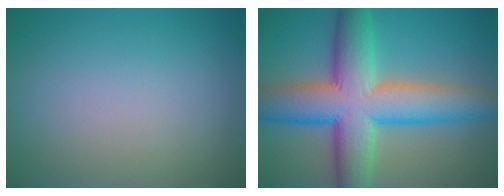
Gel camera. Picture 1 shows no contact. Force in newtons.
{"total": 11.5, "press": 11.5, "slide": 0.1}